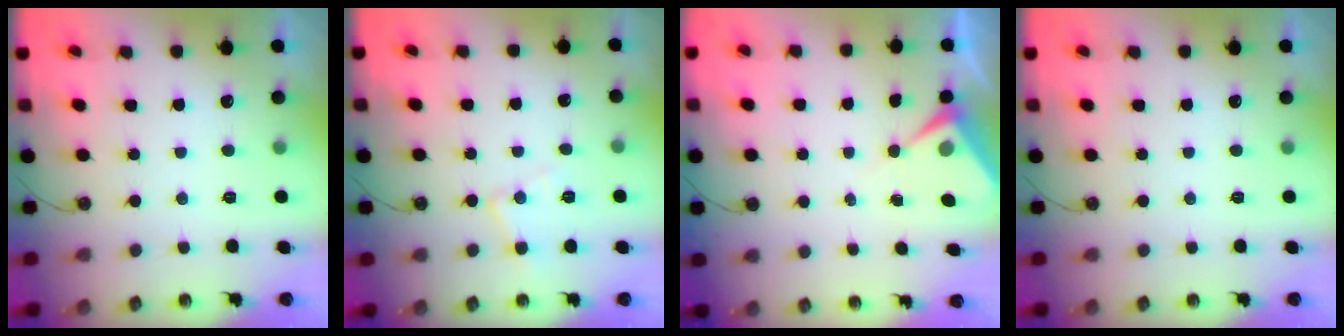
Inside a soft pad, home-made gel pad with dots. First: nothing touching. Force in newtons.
{"total": 7.9, "press": 7.9, "slide": 0.6}
{"total": 6.0, "press": 5.9, "slide": 0.7}
{"total": 0.0}